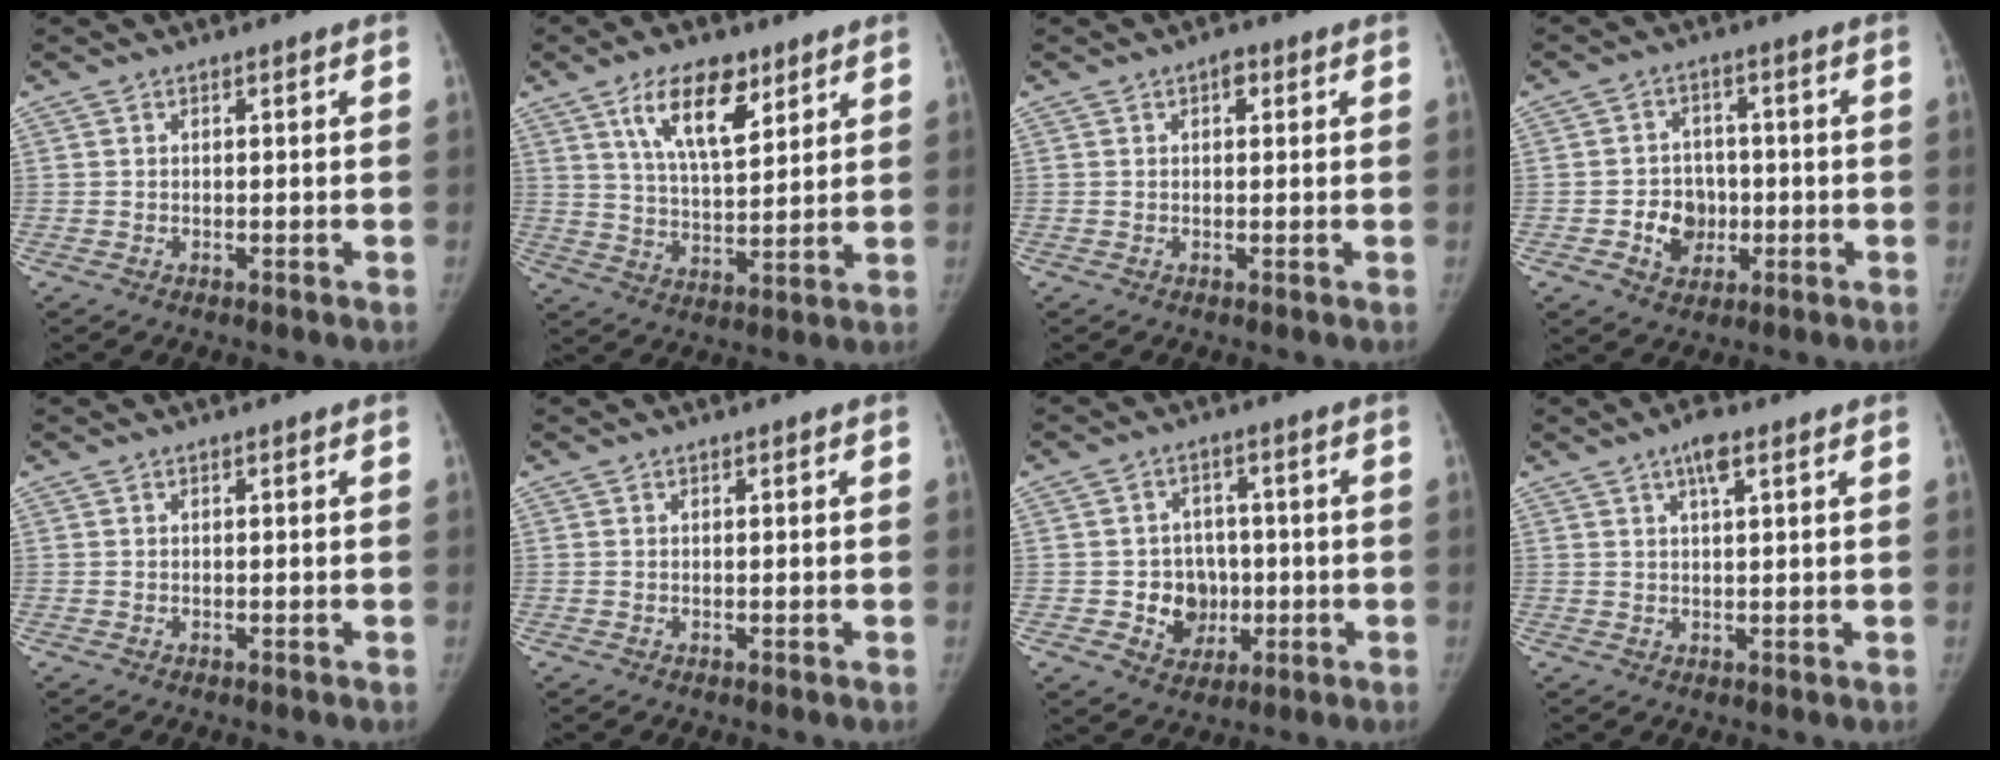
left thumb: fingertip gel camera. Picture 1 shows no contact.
{"total": 12.0, "force": [6.7, 5.0, 8.7], "torque": [-0.129, -0.035, 0.123]}
{"total": 1.8, "force": [0.7, 0.9, 1.4], "torque": [-0.016, 0.002, 0.007]}
{"total": 7.1, "force": [-1.6, 6.0, 3.5], "torque": [-0.023, 0.015, -0.024]}
{"total": 0.0}
{"total": 0.0}
{"total": 7.9, "force": [-1.3, 7.0, 3.6], "torque": [-0.014, 0.012, -0.013]}
{"total": 4.1, "force": [2.1, 0.7, 3.4], "torque": [-0.060, -0.004, 0.035]}